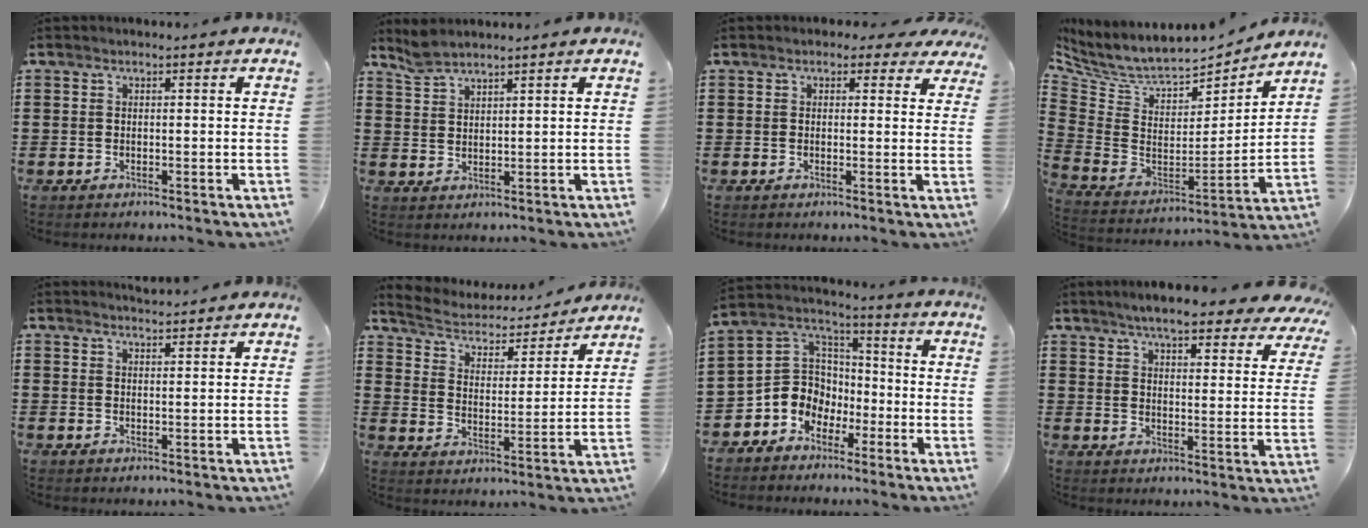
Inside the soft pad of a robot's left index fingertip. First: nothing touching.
{"total": 2.6, "force": [2.5, 0.5, 0.6], "torque": [-0.019, 0.001, 0.048]}
{"total": 1.9, "force": [1.2, 1.2, 0.9], "torque": [-0.008, 0.002, 0.017]}
{"total": 7.2, "force": [6.6, 1.5, 2.3], "torque": [-0.083, -0.055, 0.112]}
{"total": 1.9, "force": [1.9, 0.0, 0.0], "torque": [-0.005, -0.001, 0.037]}
{"total": 3.9, "force": [3.7, 0.8, 0.9], "torque": [-0.040, -0.027, 0.056]}
{"total": 7.2, "force": [-2.9, 6.4, 1.7], "torque": [-0.075, 0.004, -0.063]}
{"total": 6.2, "force": [5.7, 0.1, 2.5], "torque": [-0.063, -0.028, 0.097]}